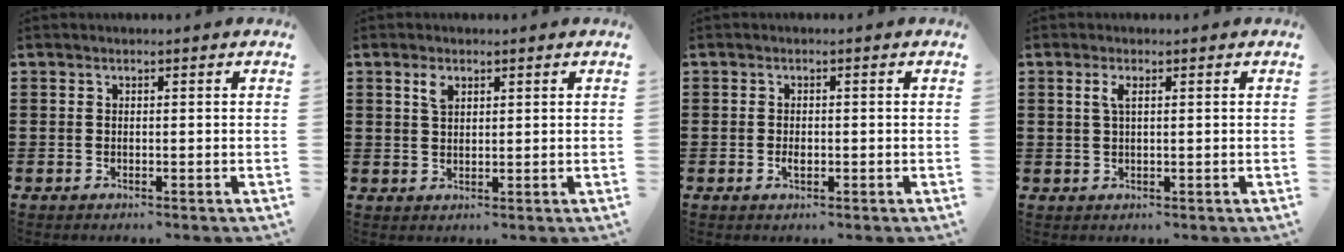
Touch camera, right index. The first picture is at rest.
{"total": 2.3, "force": [1.3, 1.2, 1.4], "torque": [-0.033, 0.004, 0.024]}
{"total": 1.3, "force": [-0.3, 0.5, 1.2], "torque": [-0.024, -0.004, -0.003]}
{"total": 1.9, "force": [0.6, 0.7, 1.7], "torque": [-0.035, 0.006, 0.010]}